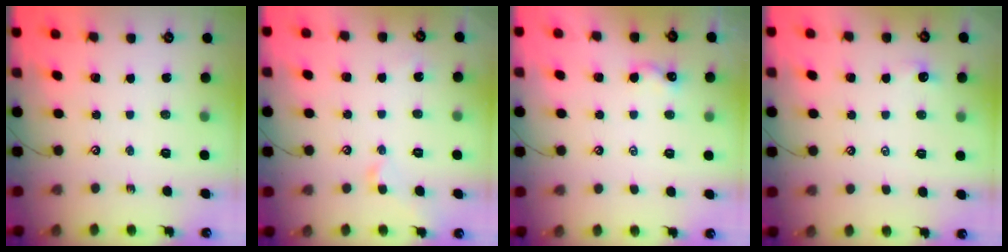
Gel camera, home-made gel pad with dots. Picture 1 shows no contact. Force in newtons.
{"total": 0.6, "press": 0.5, "slide": 0.3}
{"total": 1.5, "press": 1.5, "slide": 0.3}
{"total": 1.6, "press": 1.6, "slide": 0.4}